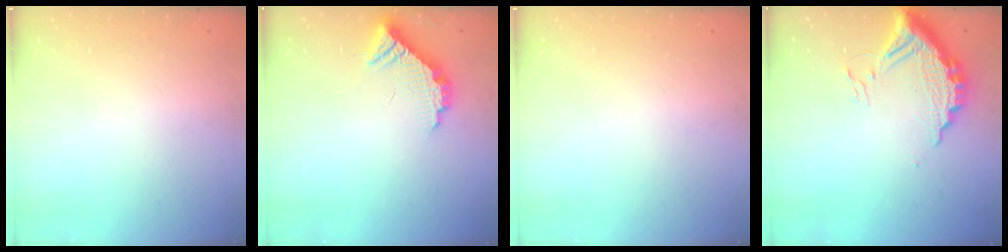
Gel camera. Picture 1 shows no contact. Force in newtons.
{"total": 10.4, "press": 10.4, "slide": 0.3}
{"total": 0.0}
{"total": 11.4, "press": 11.4, "slide": 0.9}